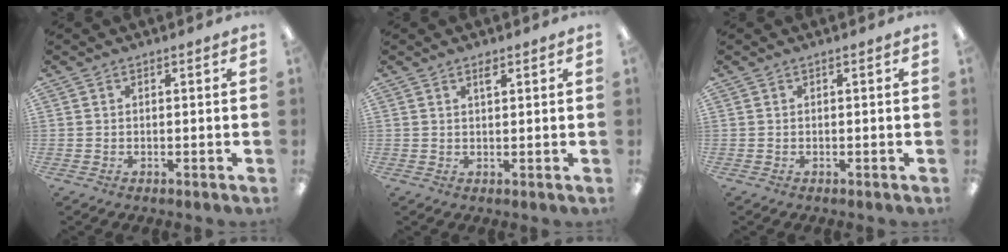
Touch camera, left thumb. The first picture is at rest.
{"total": 1.8, "force": [1.3, 0.6, 1.1], "torque": [-0.017, -0.002, 0.021]}
{"total": 0.0}